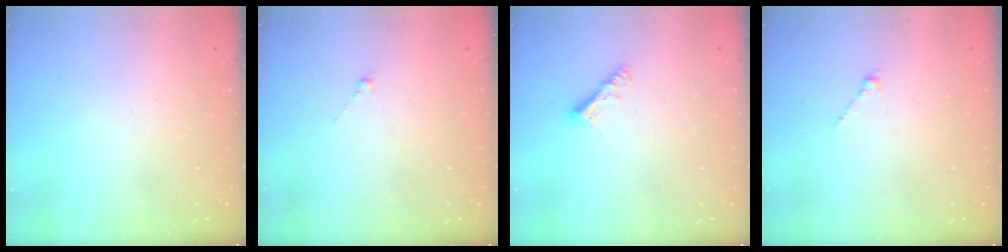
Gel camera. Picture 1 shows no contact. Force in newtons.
{"total": 0.8, "press": 0.7, "slide": 0.5}
{"total": 5.5, "press": 5.5, "slide": 0.3}
{"total": 0.0}